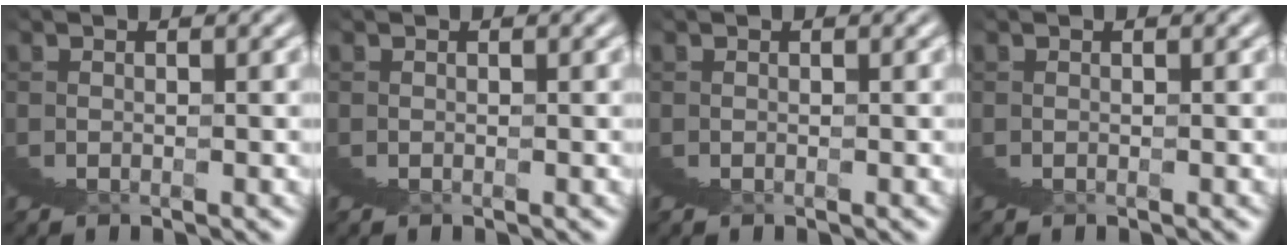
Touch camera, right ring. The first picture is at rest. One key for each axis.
{"total": 0.0}
{"total": 0.0}
{"total": 0.0}